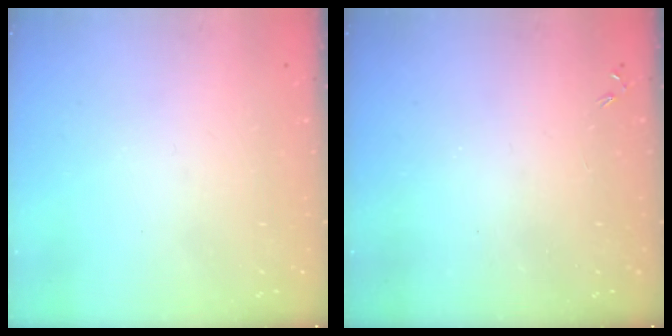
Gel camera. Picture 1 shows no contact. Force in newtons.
{"total": 0.0}